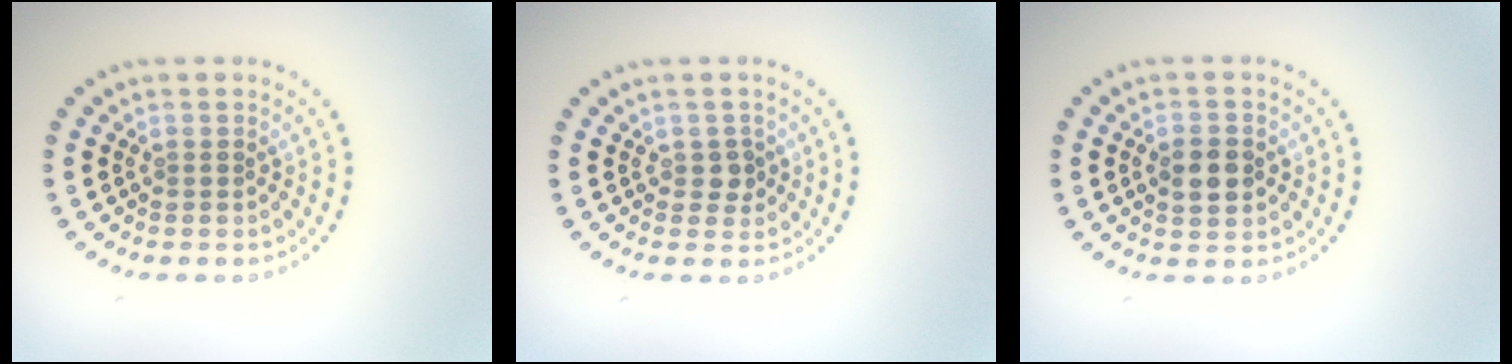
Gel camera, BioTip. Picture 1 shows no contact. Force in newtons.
{"total": 1.3, "press": 1.2, "slide": 0.4}
{"total": 3.0, "press": 3.0, "slide": 0.1}